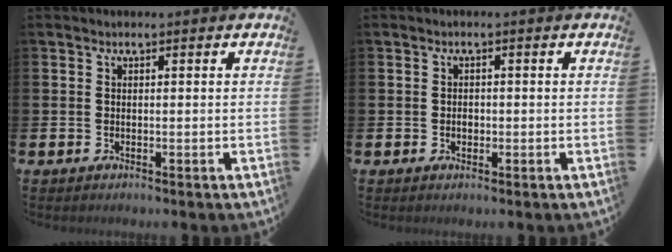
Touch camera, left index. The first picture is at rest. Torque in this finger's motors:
{"motor_torque": [0.00, 0.07, -0.08, 0.02]}